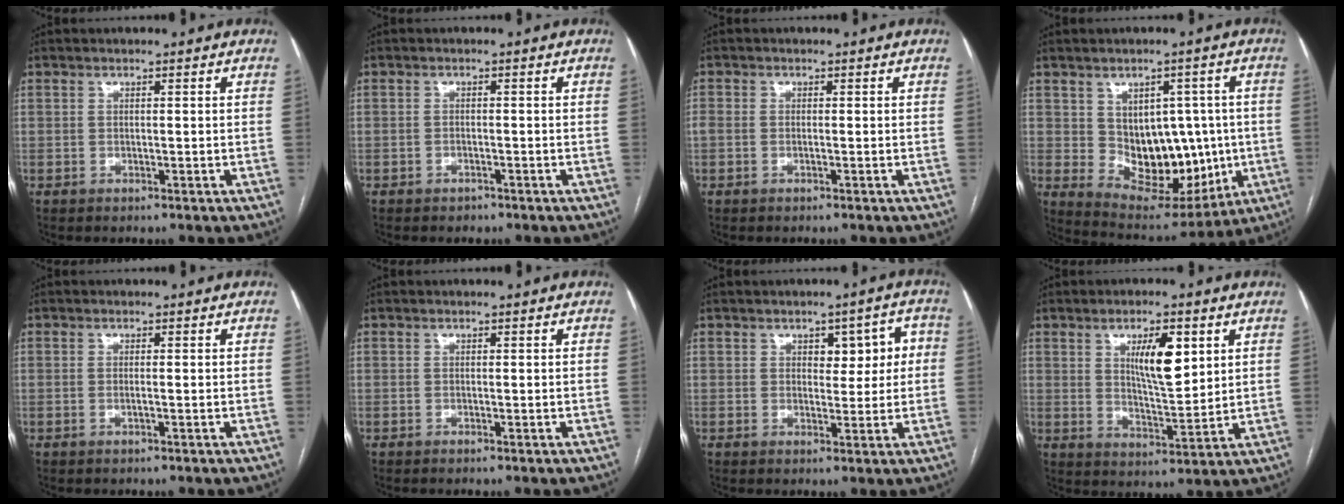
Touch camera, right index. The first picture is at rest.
{"total": 1.2, "force": [-0.9, 0.8, 0.3], "torque": [-0.008, 0.002, -0.012]}
{"total": 1.6, "force": [-0.3, 1.0, 1.3], "torque": [-0.037, 0.009, -0.002]}
{"total": 12.6, "force": [0.0, 8.3, 9.4], "torque": [-0.125, 0.020, 0.031]}
{"total": 0.7, "force": [-0.2, 0.0, 0.7], "torque": [-0.016, 0.000, -0.001]}
{"total": 0.0}
{"total": 5.6, "force": [1.2, 3.1, 4.5], "torque": [-0.043, 0.026, 0.018]}
{"total": 8.6, "force": [3.3, 2.5, 7.5], "torque": [-0.126, -0.001, 0.060]}